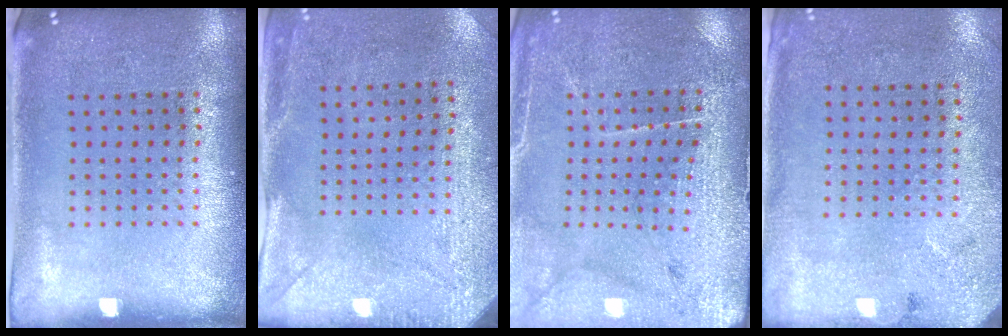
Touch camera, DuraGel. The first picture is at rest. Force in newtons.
{"total": 3.0, "press": 2.3, "slide": 1.9}
{"total": 3.1, "press": 3.1, "slide": 0.2}
{"total": 2.7, "press": 2.2, "slide": 1.7}